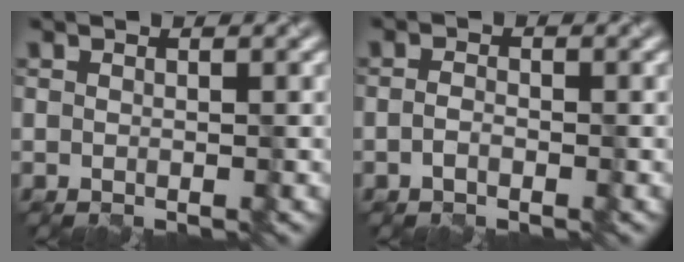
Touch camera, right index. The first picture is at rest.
{"total": 1.1, "force": [-0.5, 0.6, 0.8], "torque": [-0.019, 0.001, -0.011]}